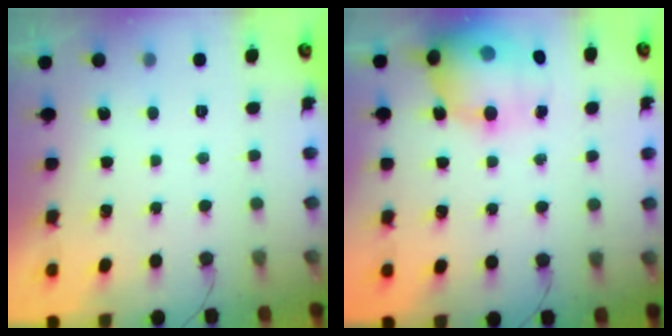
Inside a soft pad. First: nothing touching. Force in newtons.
{"total": 19.5, "press": 19.1, "slide": 3.8}